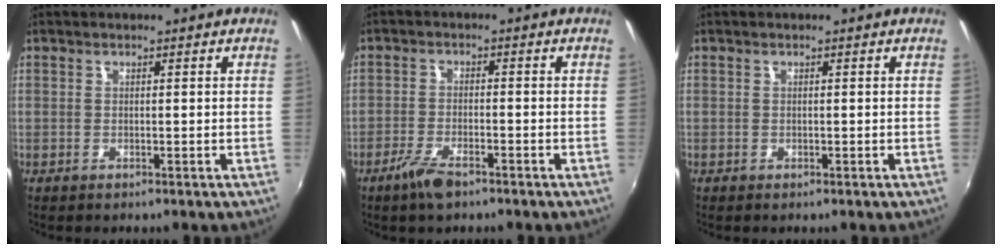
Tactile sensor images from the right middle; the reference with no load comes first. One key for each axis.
{"total": 5.0, "fx": -3.6, "fy": 1.3, "fz": 3.2, "tx": -0.080, "ty": -0.010, "tz": -0.070}
{"total": 0.0}